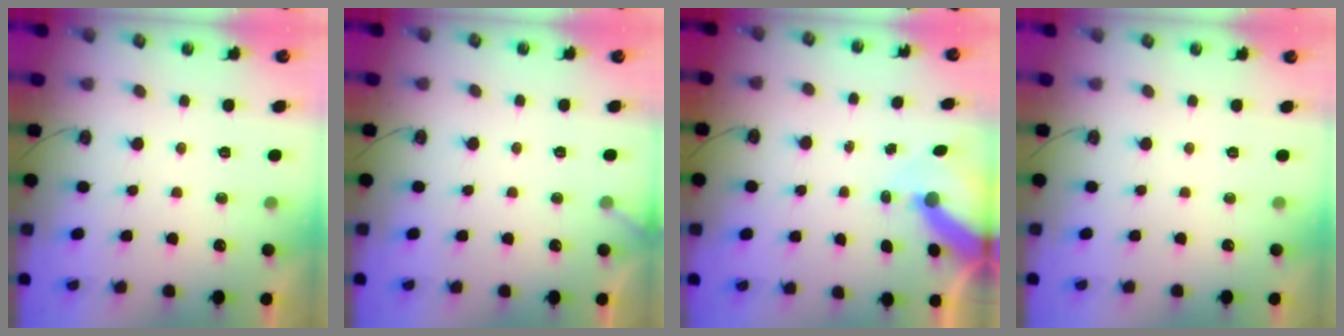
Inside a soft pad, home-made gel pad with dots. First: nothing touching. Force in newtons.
{"total": 2.5, "press": 2.5, "slide": 0.2}
{"total": 7.9, "press": 7.8, "slide": 1.0}
{"total": 0.0}